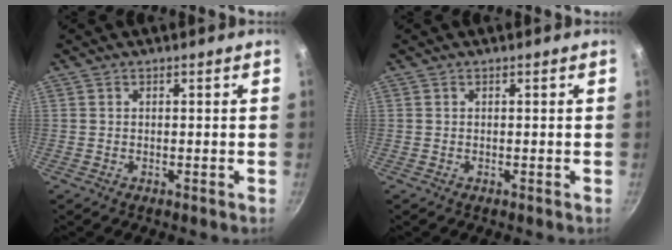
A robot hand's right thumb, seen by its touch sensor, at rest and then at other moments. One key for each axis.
{"total": 0.0}